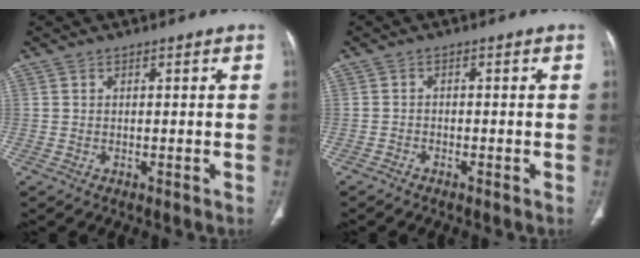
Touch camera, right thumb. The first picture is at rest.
{"total": 1.0, "force": [-0.9, 0.4, 0.2], "torque": [-0.006, 0.005, -0.018]}